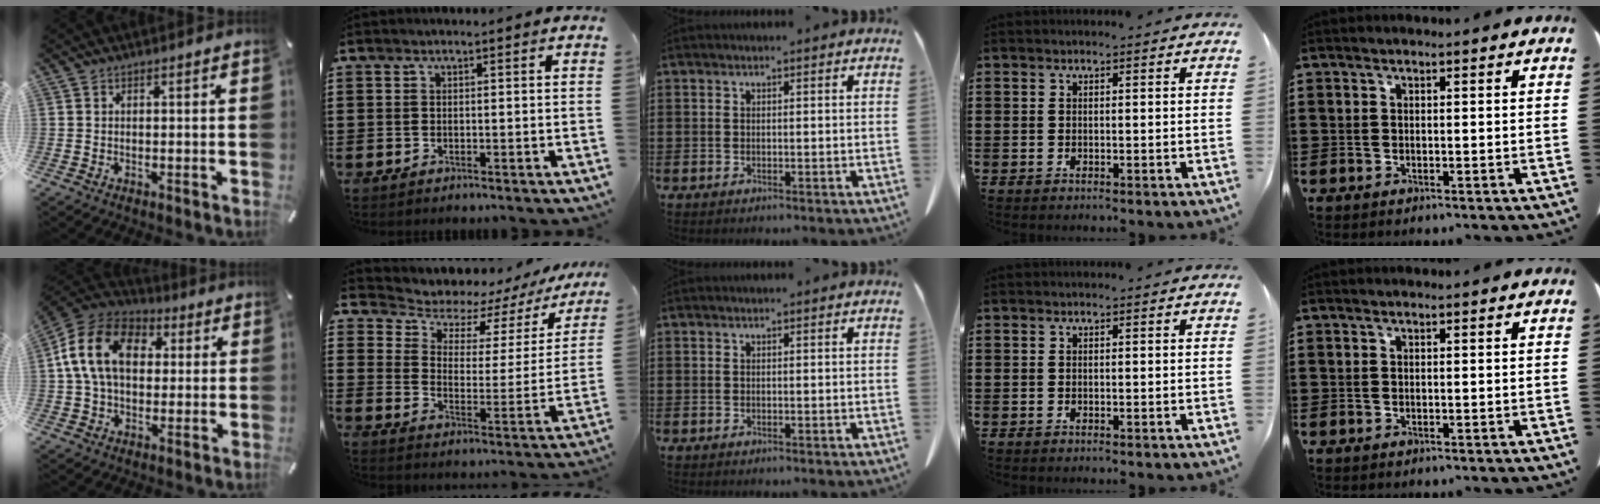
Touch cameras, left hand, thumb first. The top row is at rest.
{"thumb": {"total": 15.7, "force": [2.7, 11.5, 10.4], "torque": [-0.229, 0.021, 0.045]}, "index": {"total": 4.9, "force": [4.2, 2.1, 1.4], "torque": [-0.049, -0.041, 0.064]}}